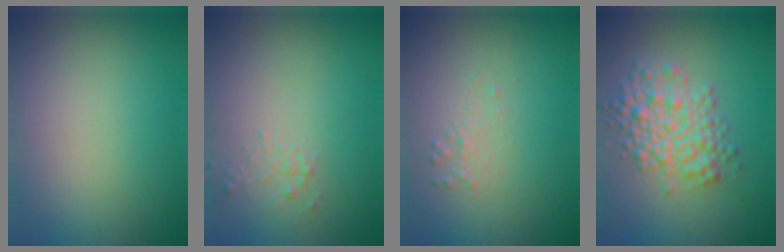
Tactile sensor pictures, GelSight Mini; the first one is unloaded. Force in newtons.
{"total": 1.0, "press": 1.0, "slide": 0.1}
{"total": 0.9, "press": 0.9, "slide": 0.0}
{"total": 5.5, "press": 5.5, "slide": 0.2}